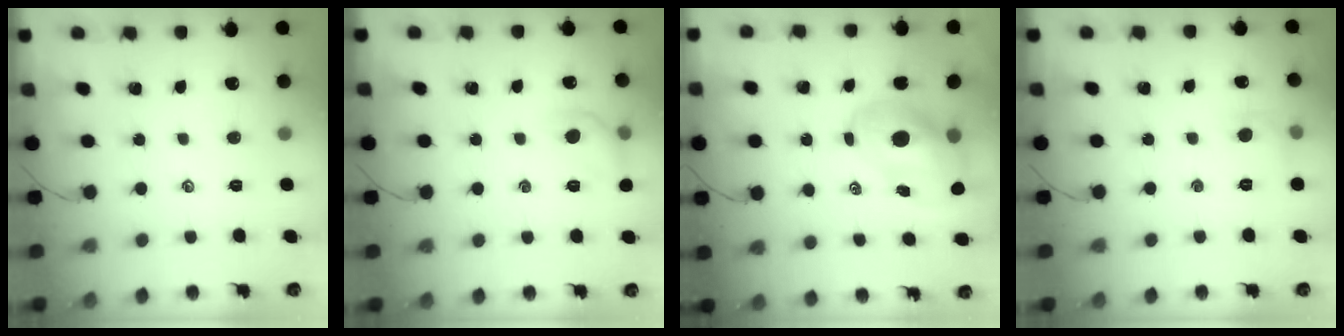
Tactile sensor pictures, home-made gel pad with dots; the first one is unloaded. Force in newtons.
{"total": 8.2, "press": 8.2, "slide": 0.8}
{"total": 9.2, "press": 8.9, "slide": 2.6}
{"total": 5.0, "press": 4.8, "slide": 1.6}